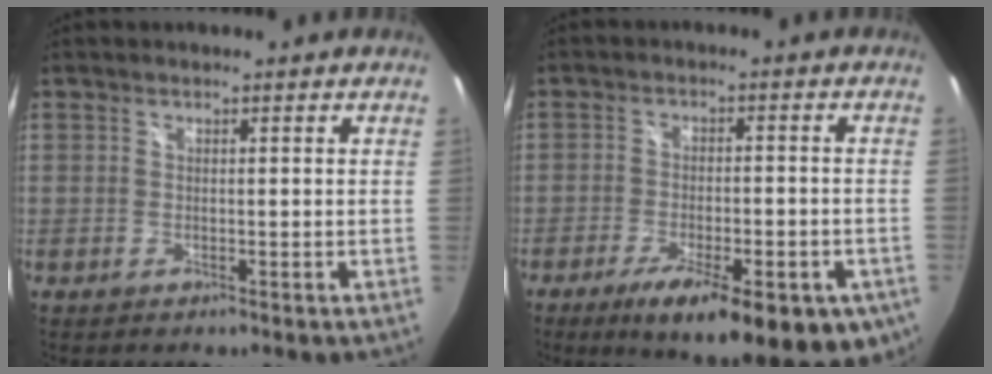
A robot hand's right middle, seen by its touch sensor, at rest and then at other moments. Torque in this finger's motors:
{"motor_torque": [1.18, -0.96, 0.58, 0.10]}